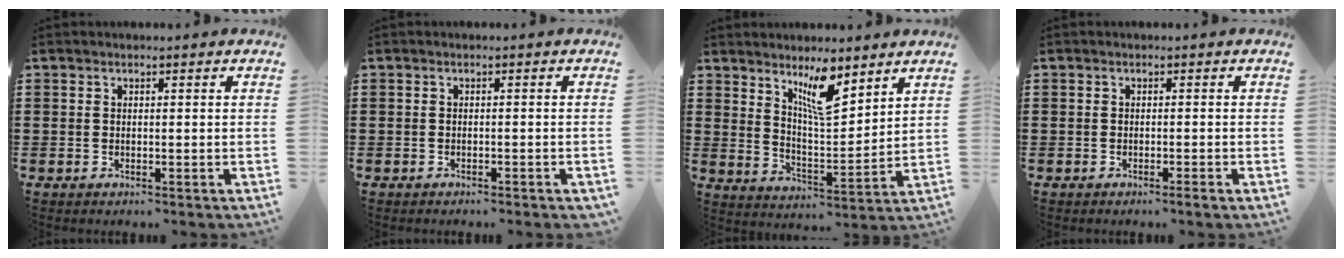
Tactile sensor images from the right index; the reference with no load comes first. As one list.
[{"total": 0.7, "force": [-0.6, 0.1, 0.3], "torque": [-0.007, -0.003, -0.012]}, {"total": 7.9, "force": [5.6, 1.8, 5.2], "torque": [-0.101, -0.020, 0.097]}, {"total": 0.8, "force": [-0.5, 0.0, 0.6], "torque": [-0.011, -0.003, -0.010]}]